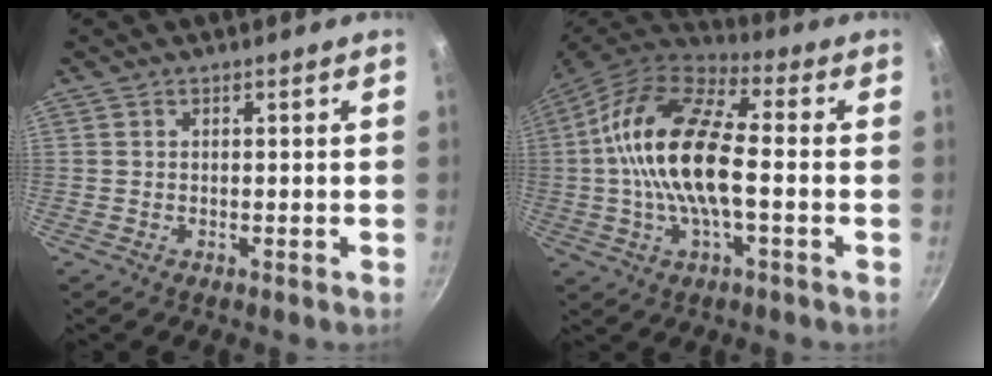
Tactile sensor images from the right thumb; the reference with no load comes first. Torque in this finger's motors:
{"motor_torque": [-0.21, 1.92, 2.21, -0.54, 0.73]}